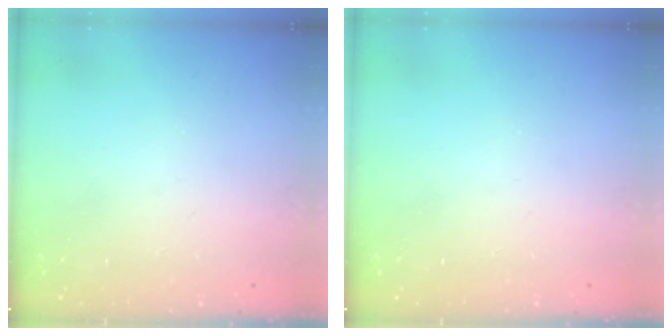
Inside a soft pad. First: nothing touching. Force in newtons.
{"total": 0.0}